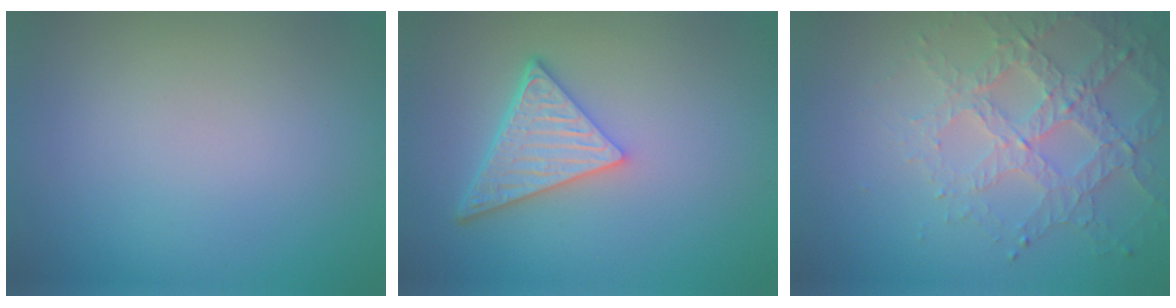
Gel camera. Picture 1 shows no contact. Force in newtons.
{"total": 5.0, "press": 3.7, "slide": 3.3}
{"total": 3.9, "press": 3.7, "slide": 1.3}